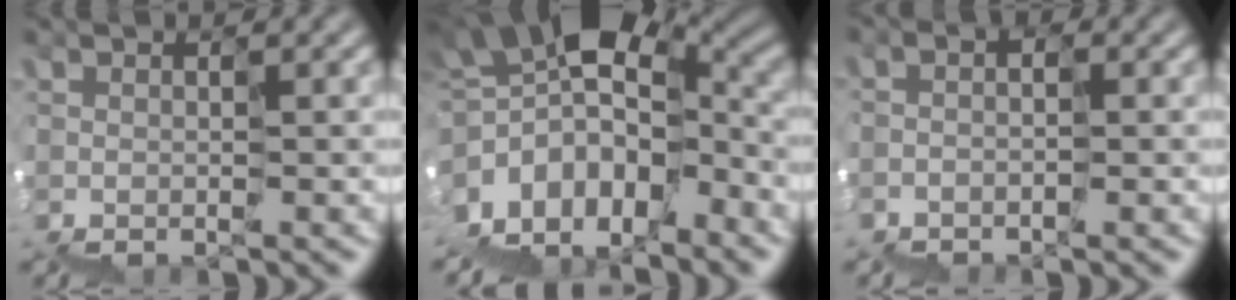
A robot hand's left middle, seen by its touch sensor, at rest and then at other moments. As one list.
[{"total": 10.8, "force": [-3.5, 7.0, 7.4], "torque": [-0.160, 0.021, -0.053]}, {"total": 1.5, "force": [-1.2, 0.0, -0.8], "torque": [-0.004, 0.003, -0.024]}]